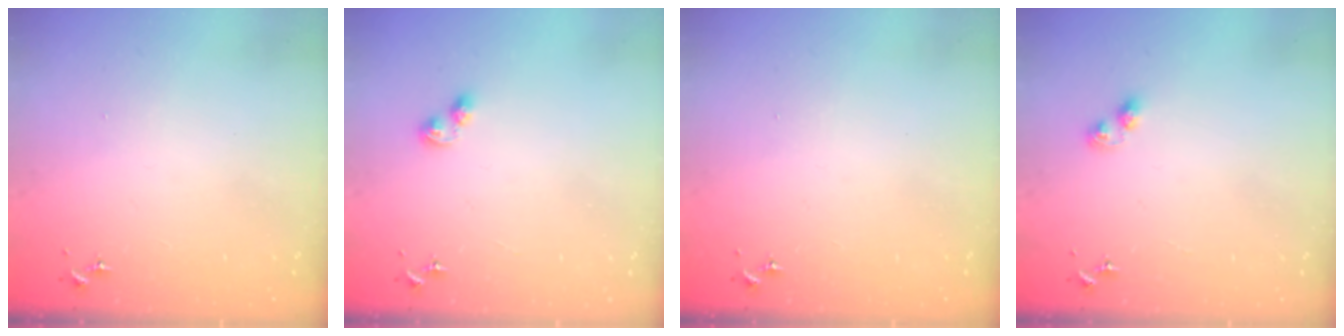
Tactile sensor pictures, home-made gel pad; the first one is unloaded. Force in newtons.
{"total": 3.8, "press": 3.7, "slide": 0.6}
{"total": 0.0}
{"total": 2.8, "press": 2.8, "slide": 0.5}